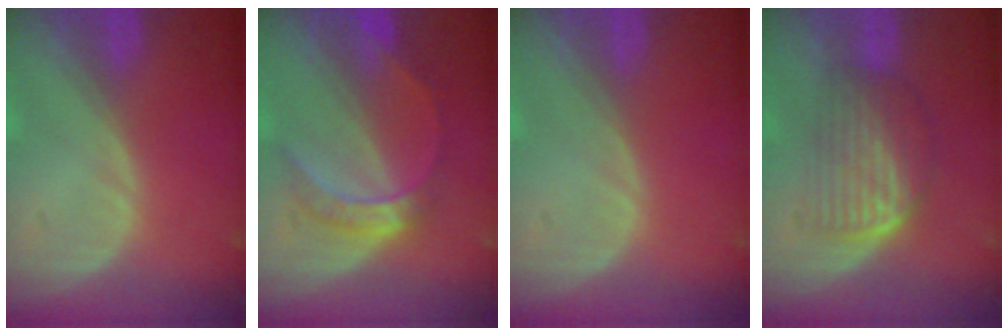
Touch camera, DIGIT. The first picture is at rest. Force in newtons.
{"total": 5.1, "press": 5.1, "slide": 0.5}
{"total": 0.0}
{"total": 7.2, "press": 6.1, "slide": 4.0}